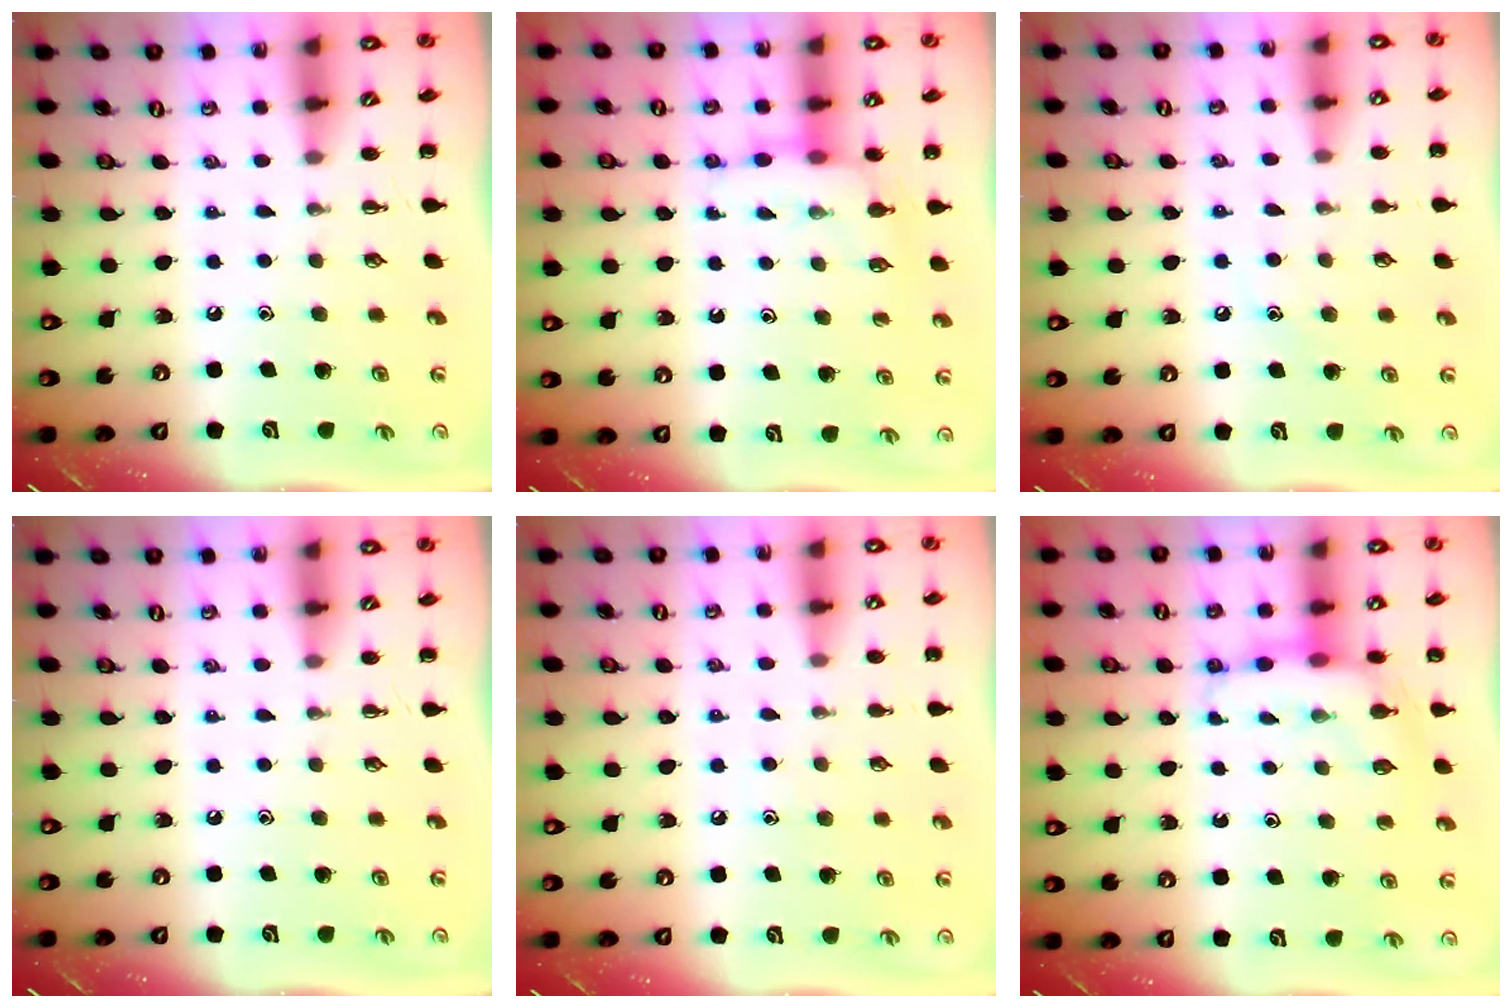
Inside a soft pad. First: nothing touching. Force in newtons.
{"total": 8.4, "press": 8.4, "slide": 0.5}
{"total": 8.5, "press": 8.3, "slide": 1.9}
{"total": 0.0}
{"total": 4.8, "press": 4.6, "slide": 1.2}
{"total": 9.0, "press": 8.9, "slide": 1.3}